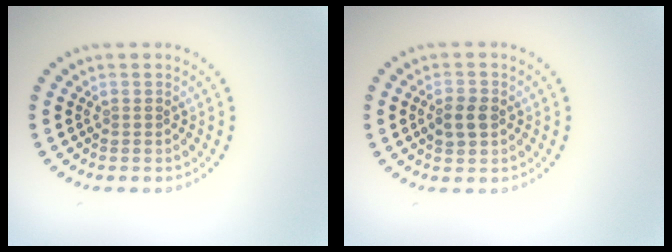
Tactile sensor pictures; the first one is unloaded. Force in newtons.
{"total": 2.2, "press": 2.2, "slide": 0.2}